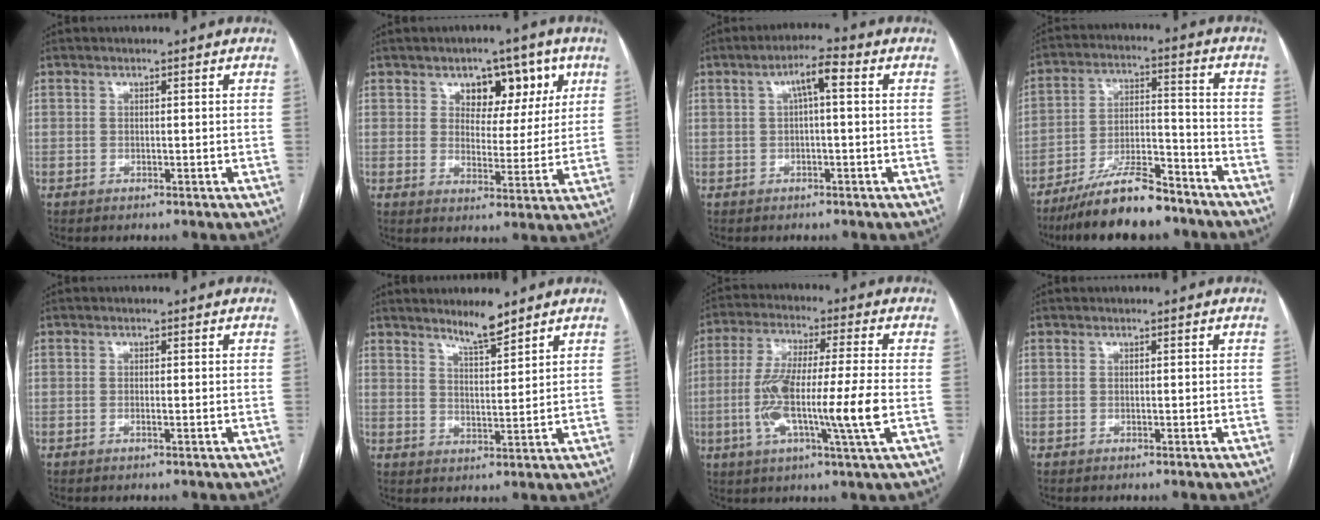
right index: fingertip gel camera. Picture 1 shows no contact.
{"total": 8.5, "force": [4.2, 5.2, 5.2], "torque": [-0.058, 0.015, 0.063]}
{"total": 4.2, "force": [0.9, 0.7, 4.1], "torque": [-0.071, 0.017, 0.013]}
{"total": 12.9, "force": [-10.5, 2.7, 7.0], "torque": [-0.122, 0.004, -0.184]}
{"total": 0.6, "force": [-0.3, 0.0, 0.5], "torque": [-0.010, 0.000, -0.005]}
{"total": 5.0, "force": [4.3, 0.4, 2.5], "torque": [-0.046, -0.008, 0.076]}
{"total": 13.9, "force": [-2.7, 0.1, 13.6], "torque": [-0.264, -0.004, -0.057]}
{"total": 0.0}